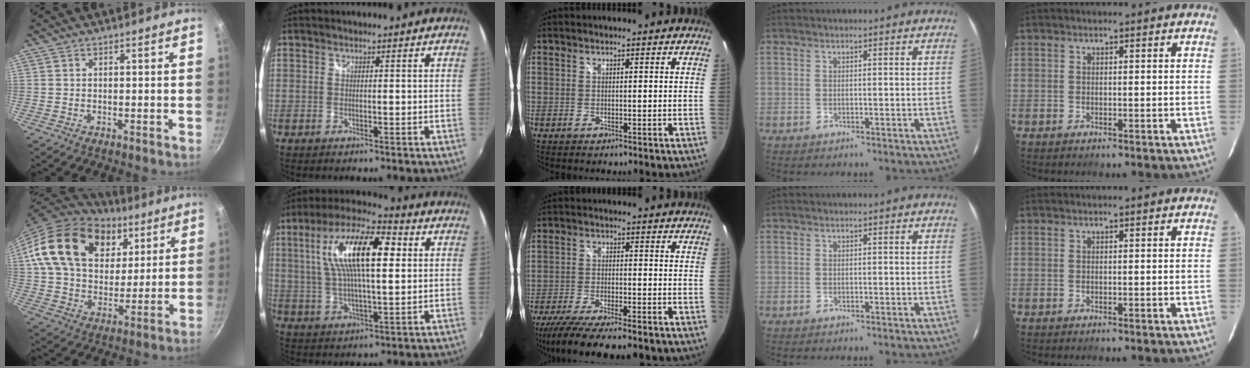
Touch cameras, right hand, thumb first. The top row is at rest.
{"thumb": {"total": 25.0, "force": [10.3, 17.3, 14.8], "torque": [-0.237, -0.008, 0.179]}, "index": {"total": 17.2, "force": [4.5, 5.6, 15.6], "torque": [-0.288, 0.026, 0.073]}, "middle": {"total": 14.2, "force": [-11.4, 2.9, 8.0], "torque": [-0.165, -0.046, -0.184]}}